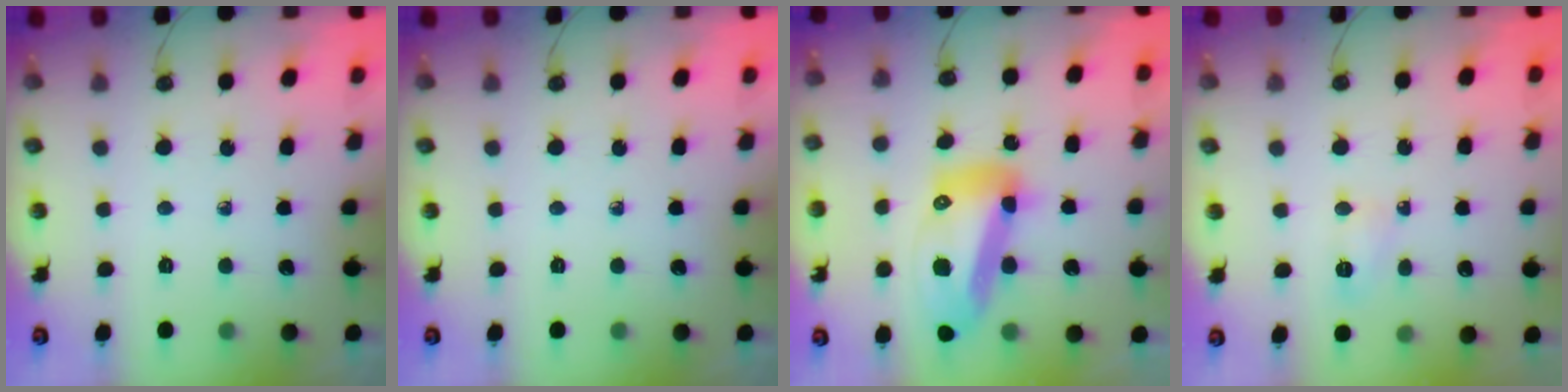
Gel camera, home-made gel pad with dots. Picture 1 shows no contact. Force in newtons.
{"total": 0.0}
{"total": 18.4, "press": 18.3, "slide": 2.4}
{"total": 3.7, "press": 3.7, "slide": 0.7}